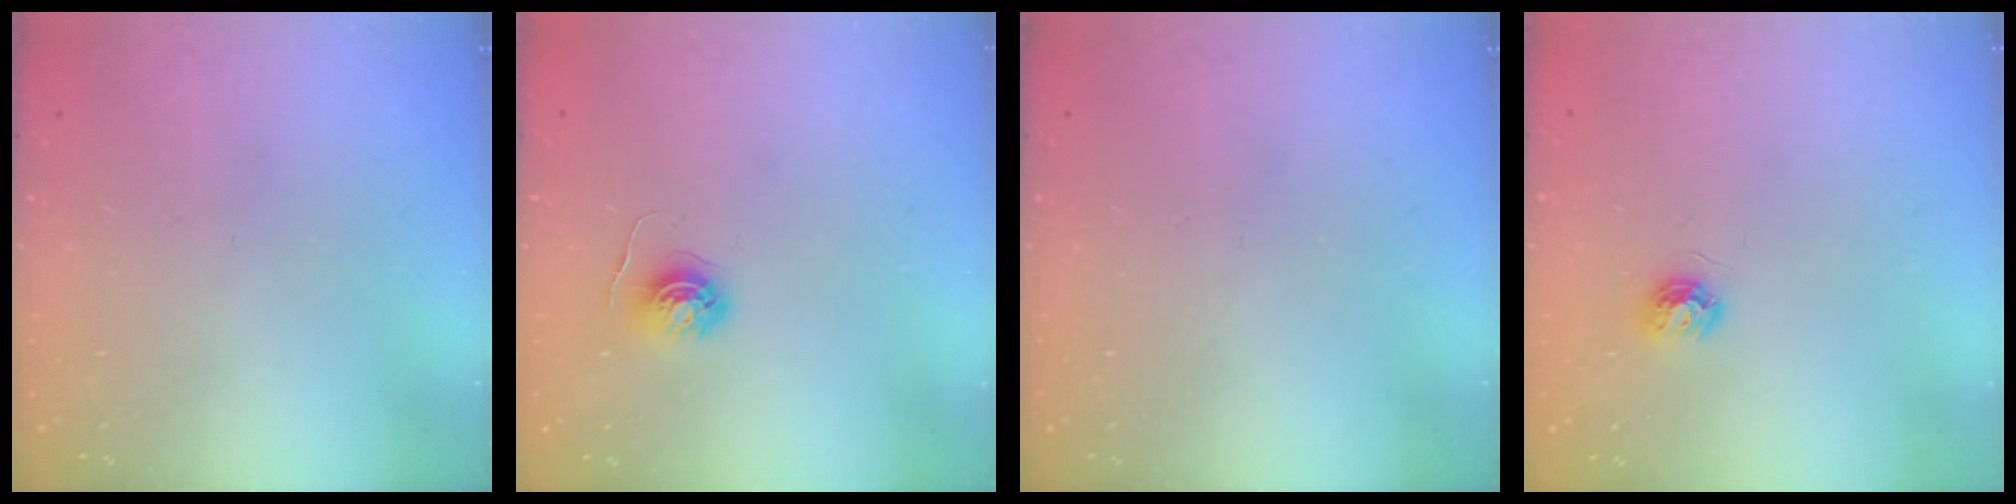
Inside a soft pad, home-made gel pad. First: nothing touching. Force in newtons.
{"total": 5.3, "press": 5.3, "slide": 0.5}
{"total": 0.0}
{"total": 5.9, "press": 5.9, "slide": 0.5}